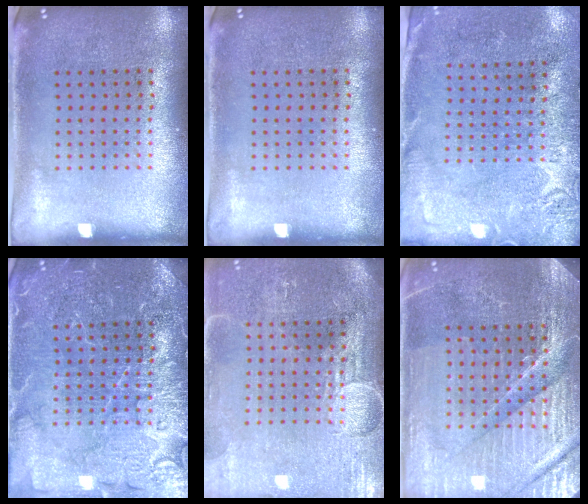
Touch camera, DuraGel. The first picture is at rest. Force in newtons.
{"total": 0.0}
{"total": 2.6, "press": 2.4, "slide": 1.1}
{"total": 4.3, "press": 4.3, "slide": 0.6}
{"total": 3.9, "press": 3.5, "slide": 1.7}
{"total": 4.8, "press": 4.6, "slide": 1.5}